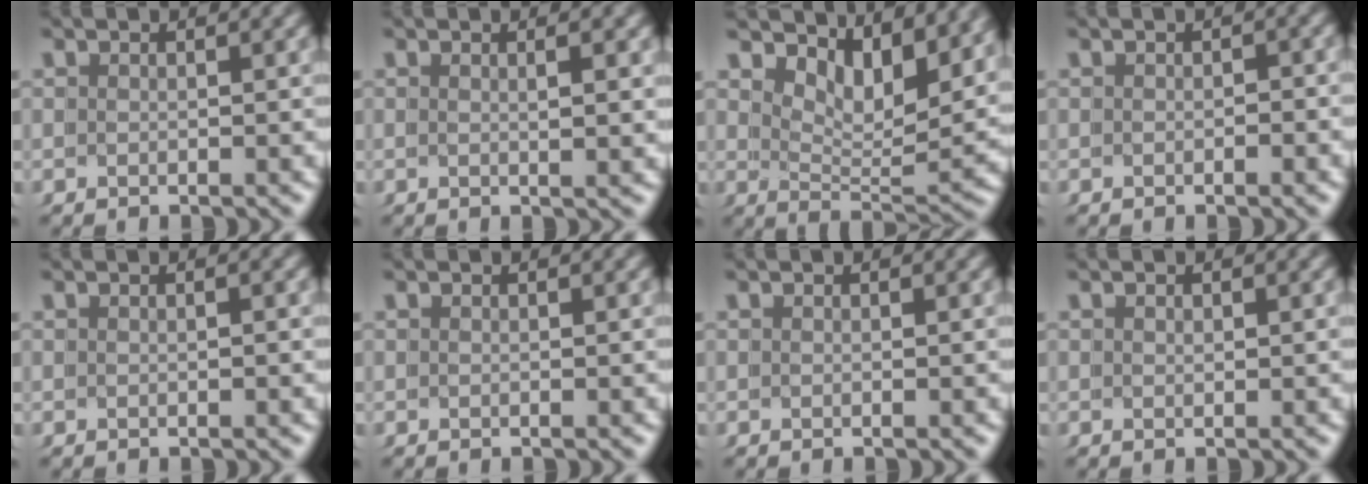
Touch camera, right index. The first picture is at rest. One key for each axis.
{"total": 1.3, "fx": 0.1, "fy": -1.2, "fz": 0.1, "tx": 0.002, "ty": -0.005, "tz": 0.007}
{"total": 5.2, "fx": 4.4, "fy": 1.1, "fz": 2.7, "tx": -0.035, "ty": -0.003, "tz": 0.067}
{"total": 0.5, "fx": -0.4, "fy": 0.3, "fz": 0.0, "tx": 0.007, "ty": 0.000, "tz": -0.009}
{"total": 0.0}
{"total": 0.0}
{"total": 0.0}
{"total": 0.0}